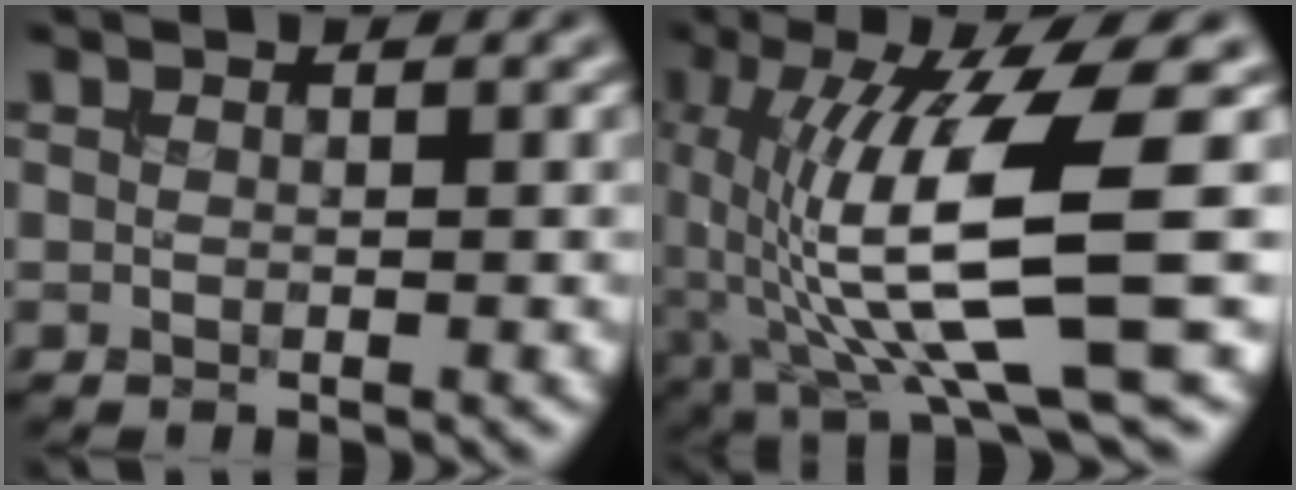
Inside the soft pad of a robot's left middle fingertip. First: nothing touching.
{"total": 11.5, "force": [-0.6, 2.5, 11.3], "torque": [-0.198, -0.002, -0.008]}